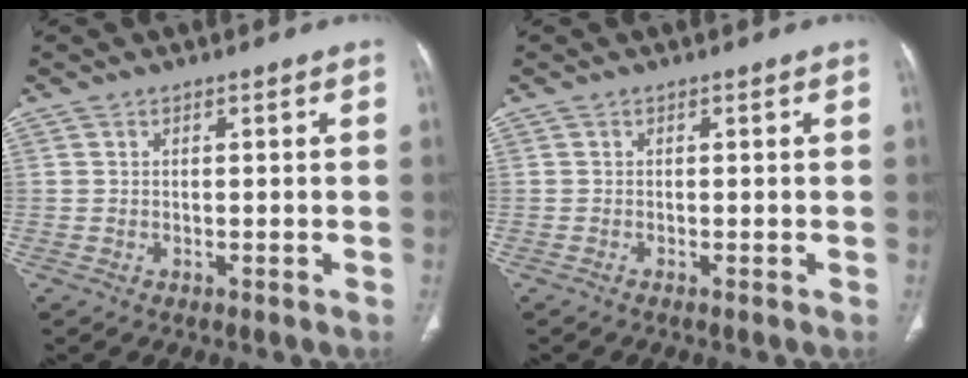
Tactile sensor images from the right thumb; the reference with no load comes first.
{"total": 0.0}